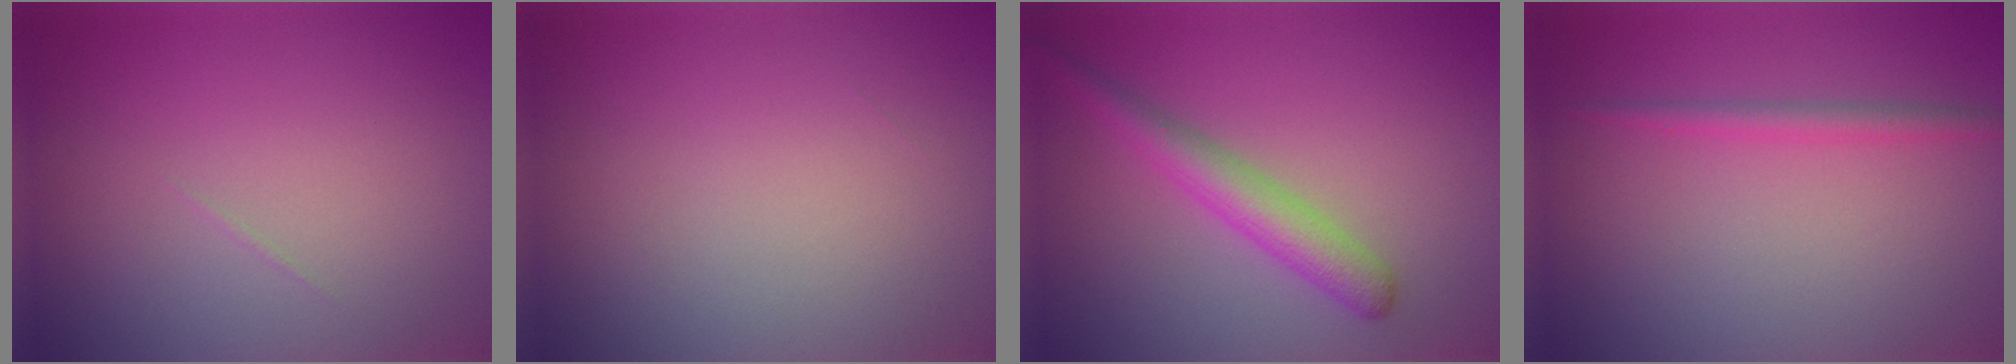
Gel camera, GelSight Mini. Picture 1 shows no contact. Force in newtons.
{"total": 0.0}
{"total": 2.8, "press": 2.8, "slide": 0.2}
{"total": 1.5, "press": 1.5, "slide": 0.1}